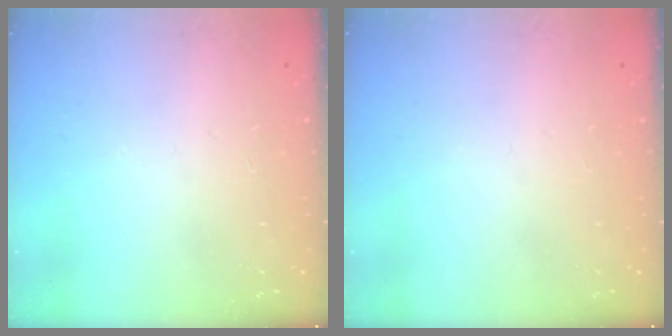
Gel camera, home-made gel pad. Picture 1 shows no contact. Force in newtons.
{"total": 0.0}